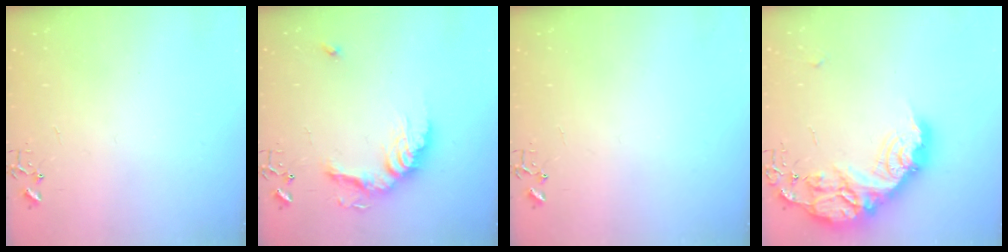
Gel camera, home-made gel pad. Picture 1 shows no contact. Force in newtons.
{"total": 17.3, "press": 17.2, "slide": 1.5}
{"total": 0.0}
{"total": 24.7, "press": 24.6, "slide": 2.0}